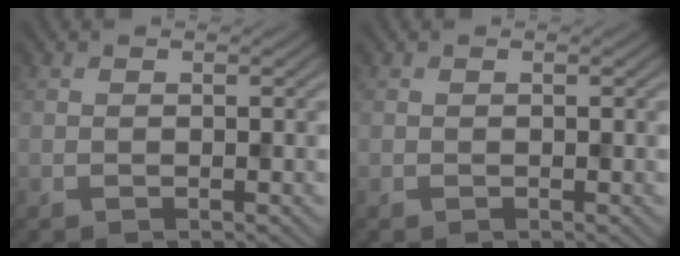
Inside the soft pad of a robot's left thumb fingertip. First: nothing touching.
{"total": 0.0}